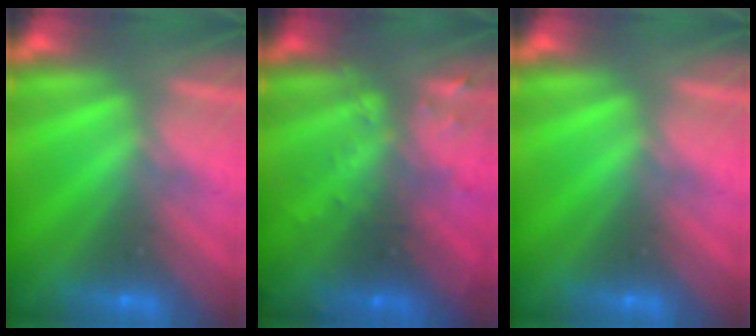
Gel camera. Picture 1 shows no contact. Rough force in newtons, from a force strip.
{"total": 3.1}
{"total": 0.0}